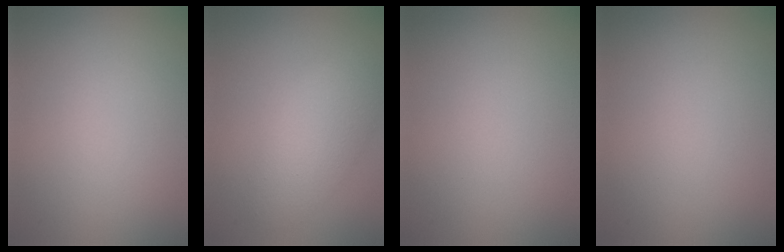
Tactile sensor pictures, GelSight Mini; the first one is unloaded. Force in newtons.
{"total": 3.5, "press": 3.5, "slide": 0.0}
{"total": 0.0}
{"total": 0.0}